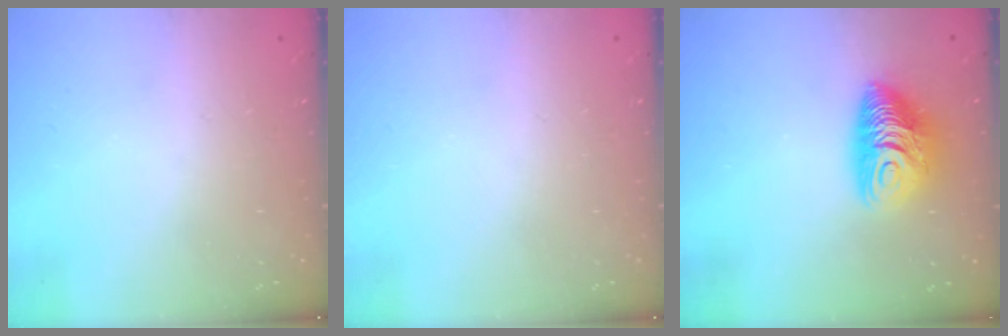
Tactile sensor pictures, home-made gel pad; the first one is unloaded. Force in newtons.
{"total": 0.0}
{"total": 10.8, "press": 10.7, "slide": 1.1}